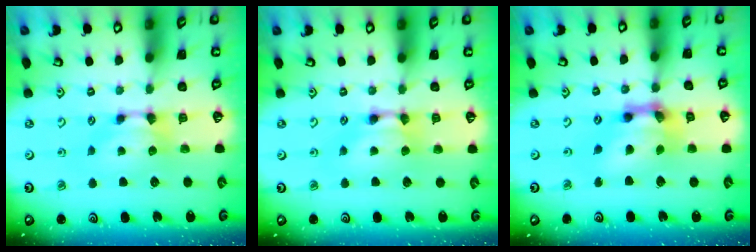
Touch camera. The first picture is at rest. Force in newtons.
{"total": 1.9, "press": 1.9, "slide": 0.1}
{"total": 8.4, "press": 7.6, "slide": 3.4}